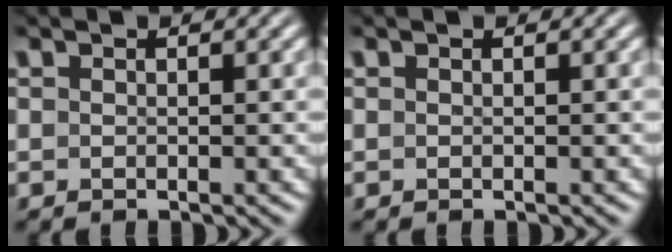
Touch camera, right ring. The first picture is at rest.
{"total": 0.0}